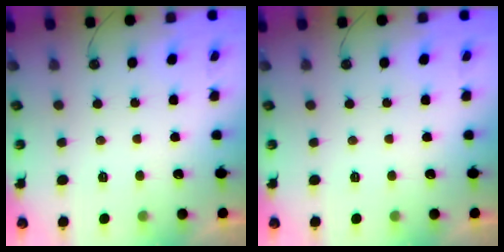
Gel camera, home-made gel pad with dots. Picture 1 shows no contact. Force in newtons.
{"total": 0.0}